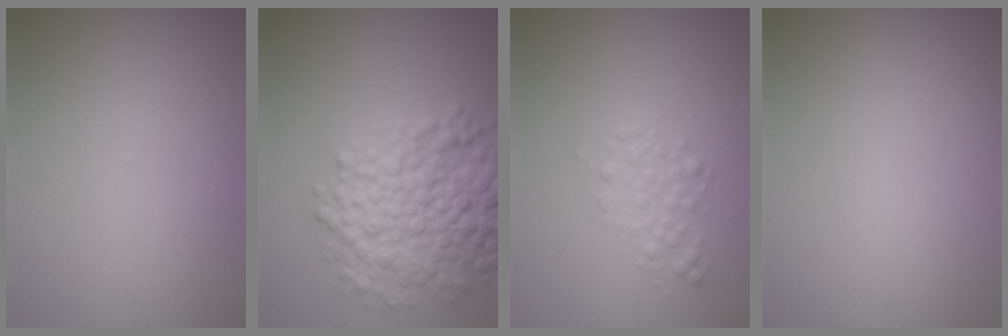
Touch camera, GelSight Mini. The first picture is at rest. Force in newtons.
{"total": 7.3, "press": 7.3, "slide": 0.1}
{"total": 1.7, "press": 1.7, "slide": 0.0}
{"total": 0.0}